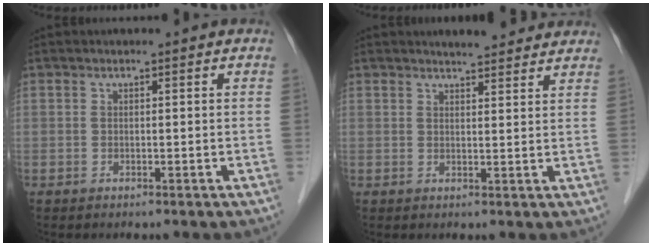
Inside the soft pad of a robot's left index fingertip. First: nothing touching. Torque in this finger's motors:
{"motor_torque": [0.03, -0.14, 0.29, 0.05]}